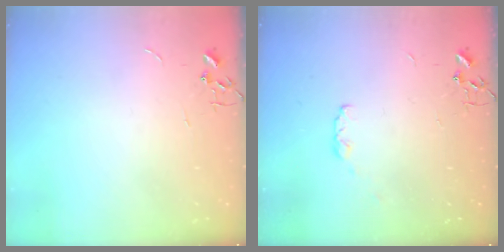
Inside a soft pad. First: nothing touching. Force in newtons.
{"total": 3.6, "press": 3.6, "slide": 0.5}